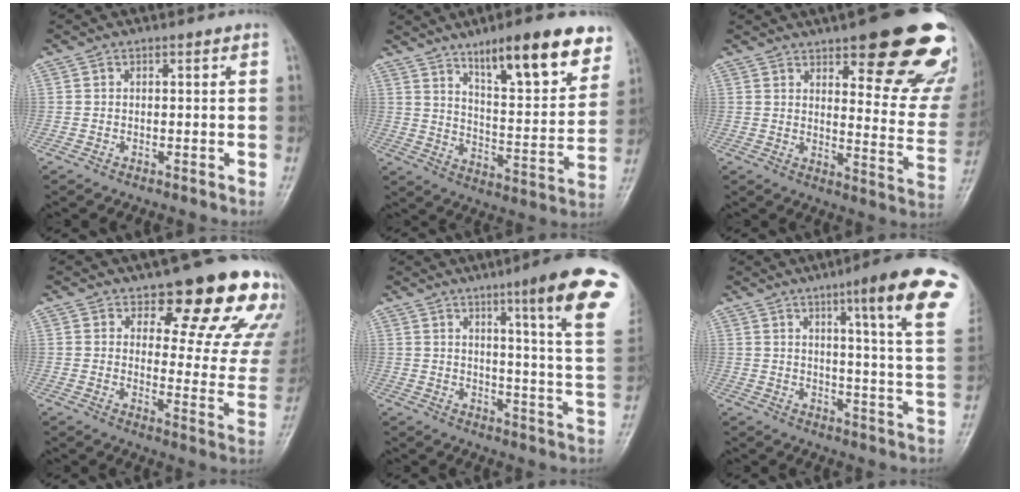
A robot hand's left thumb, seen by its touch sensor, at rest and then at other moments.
{"total": 17.9, "force": [11.5, 4.8, 12.9], "torque": [-0.146, -0.058, 0.179]}
{"total": 24.2, "force": [14.8, 7.3, 17.6], "torque": [-0.179, -0.069, 0.184]}
{"total": 17.1, "force": [13.2, 6.1, 8.9], "torque": [-0.050, -0.086, 0.149]}
{"total": 17.6, "force": [9.3, 0.9, 14.9], "torque": [-0.177, -0.048, 0.113]}
{"total": 17.6, "force": [9.1, 1.2, 15.0], "torque": [-0.180, -0.041, 0.109]}